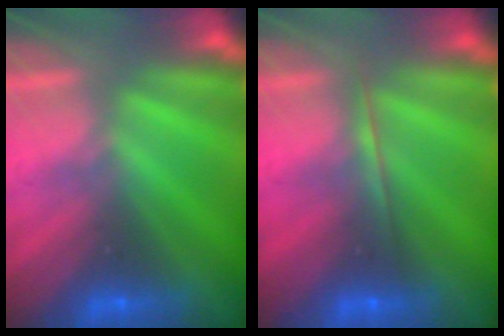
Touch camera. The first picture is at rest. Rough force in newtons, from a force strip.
{"total": 1.7}